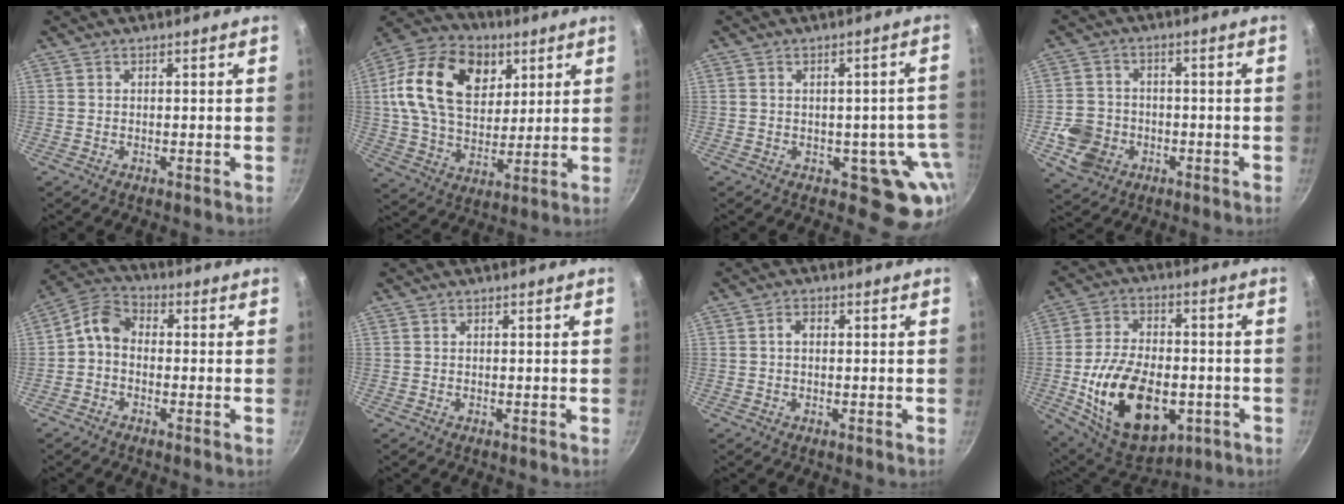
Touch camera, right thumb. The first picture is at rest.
{"total": 21.4, "force": [6.9, 14.8, 13.9], "torque": [-0.228, -0.005, 0.113]}
{"total": 8.5, "force": [-1.7, 5.6, 6.2], "torque": [-0.023, 0.013, -0.013]}
{"total": 8.4, "force": [-2.8, 7.1, 3.5], "torque": [-0.050, 0.022, -0.049]}
{"total": 6.0, "force": [-1.0, 4.5, 3.9], "torque": [-0.072, 0.028, -0.039]}
{"total": 0.0}
{"total": 1.8, "force": [0.1, 1.2, 1.3], "torque": [-0.018, 0.007, 0.000]}
{"total": 22.2, "force": [-5.2, 13.6, 16.8], "torque": [-0.274, 0.017, -0.070]}